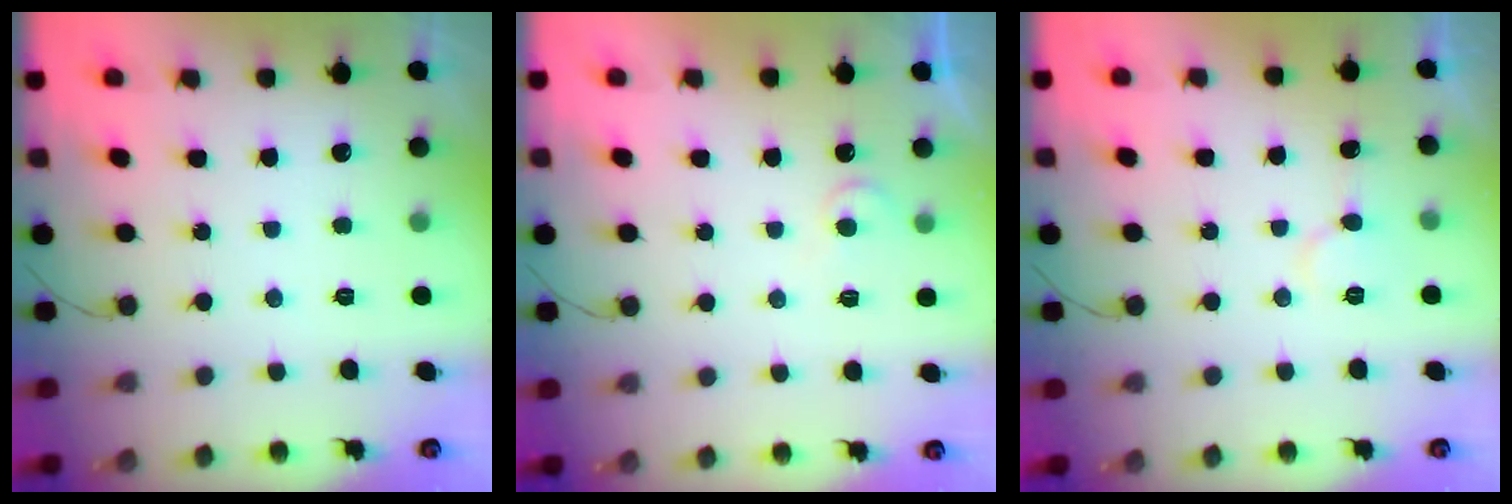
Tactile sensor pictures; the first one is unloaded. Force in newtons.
{"total": 4.5, "press": 4.5, "slide": 0.4}
{"total": 5.8, "press": 5.8, "slide": 0.5}